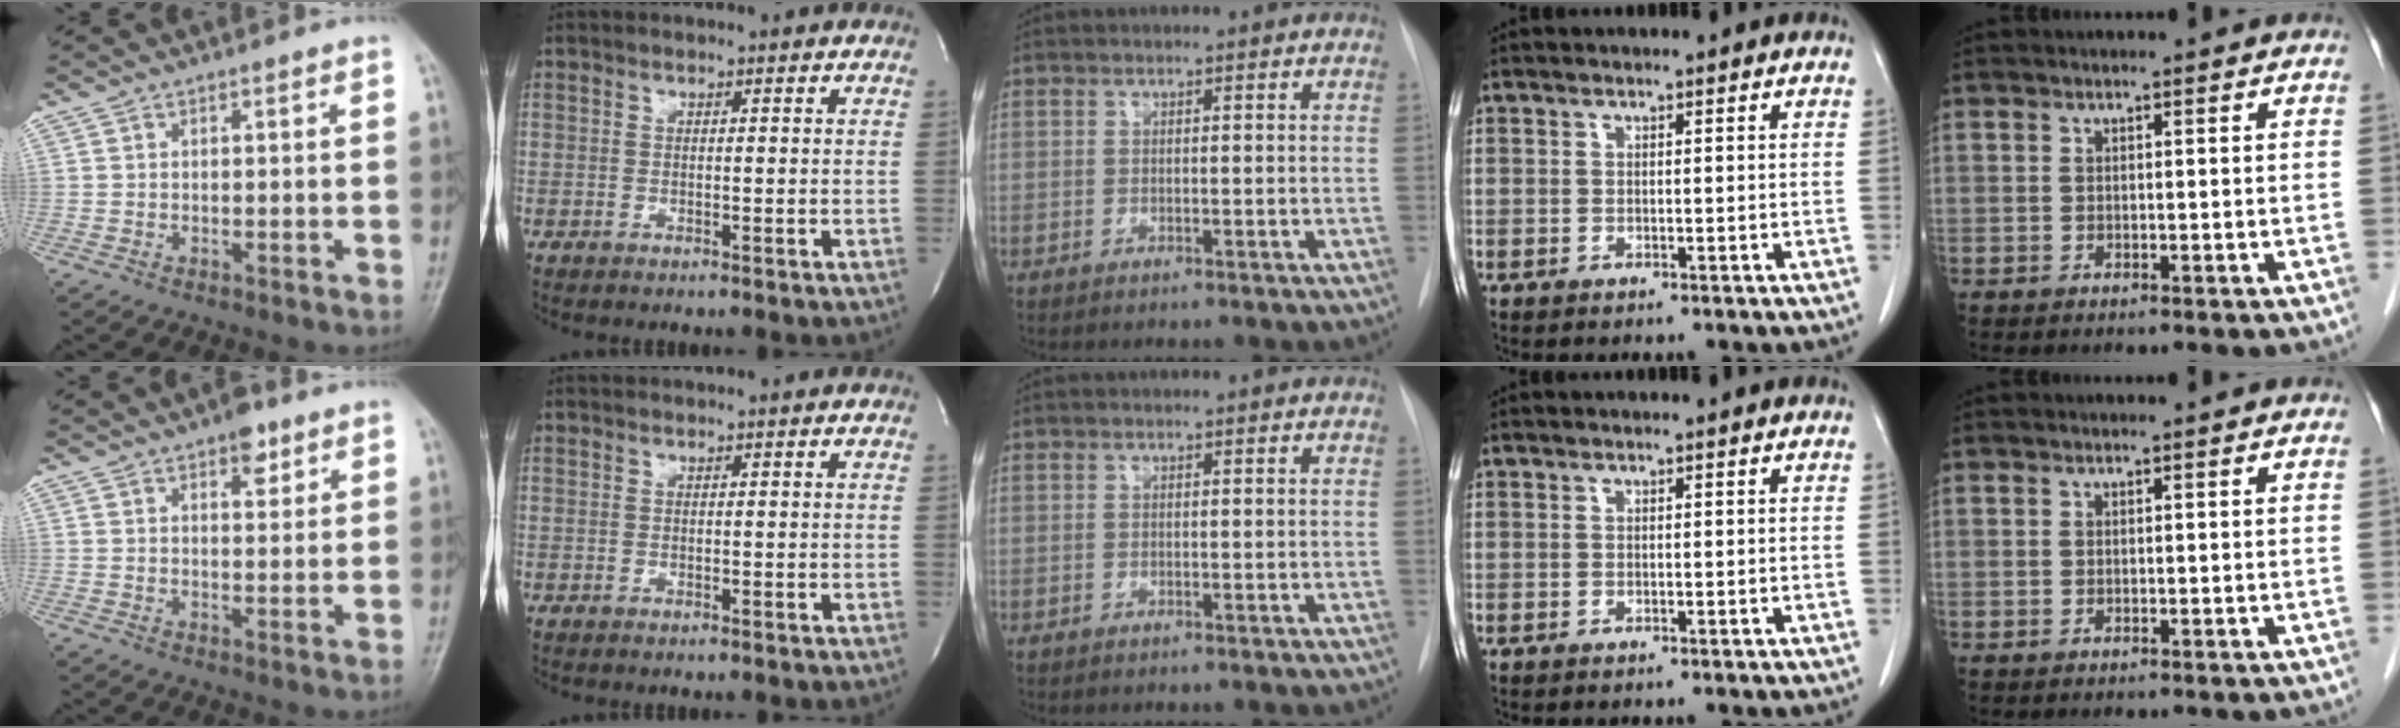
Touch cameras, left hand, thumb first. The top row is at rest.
{"thumb": {"total": 4.6, "force": [2.8, 2.2, 2.9], "torque": [-0.023, -0.012, 0.036]}}